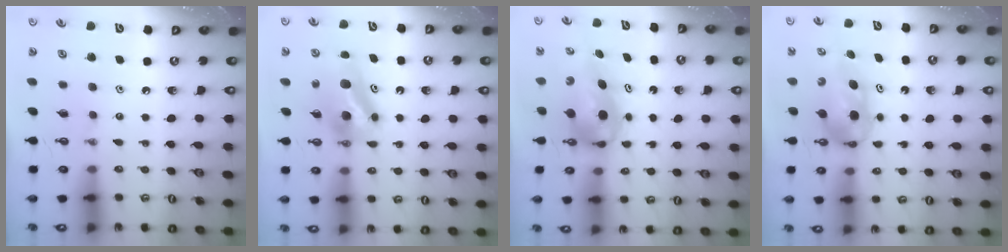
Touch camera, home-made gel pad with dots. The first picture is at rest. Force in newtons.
{"total": 9.2, "press": 8.9, "slide": 2.0}
{"total": 6.6, "press": 6.2, "slide": 2.3}
{"total": 5.6, "press": 5.0, "slide": 2.4}